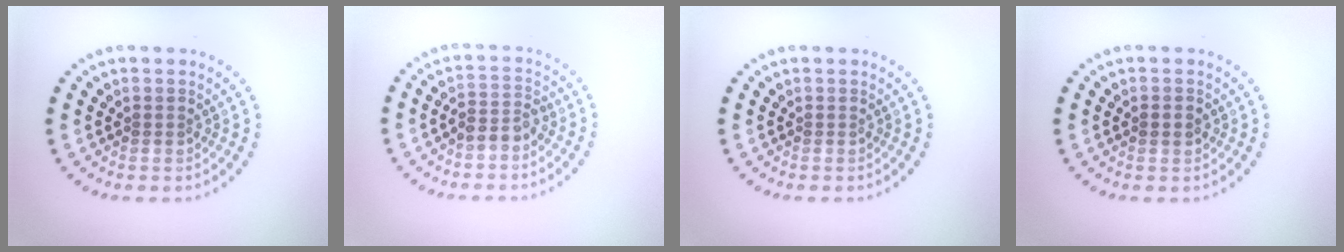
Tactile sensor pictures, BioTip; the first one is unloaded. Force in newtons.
{"total": 2.2, "press": 2.0, "slide": 1.0}
{"total": 0.0}
{"total": 1.4, "press": 1.4, "slide": 0.1}